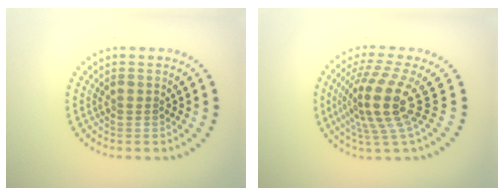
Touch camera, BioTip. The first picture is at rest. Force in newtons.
{"total": 5.1, "press": 3.6, "slide": 3.6}